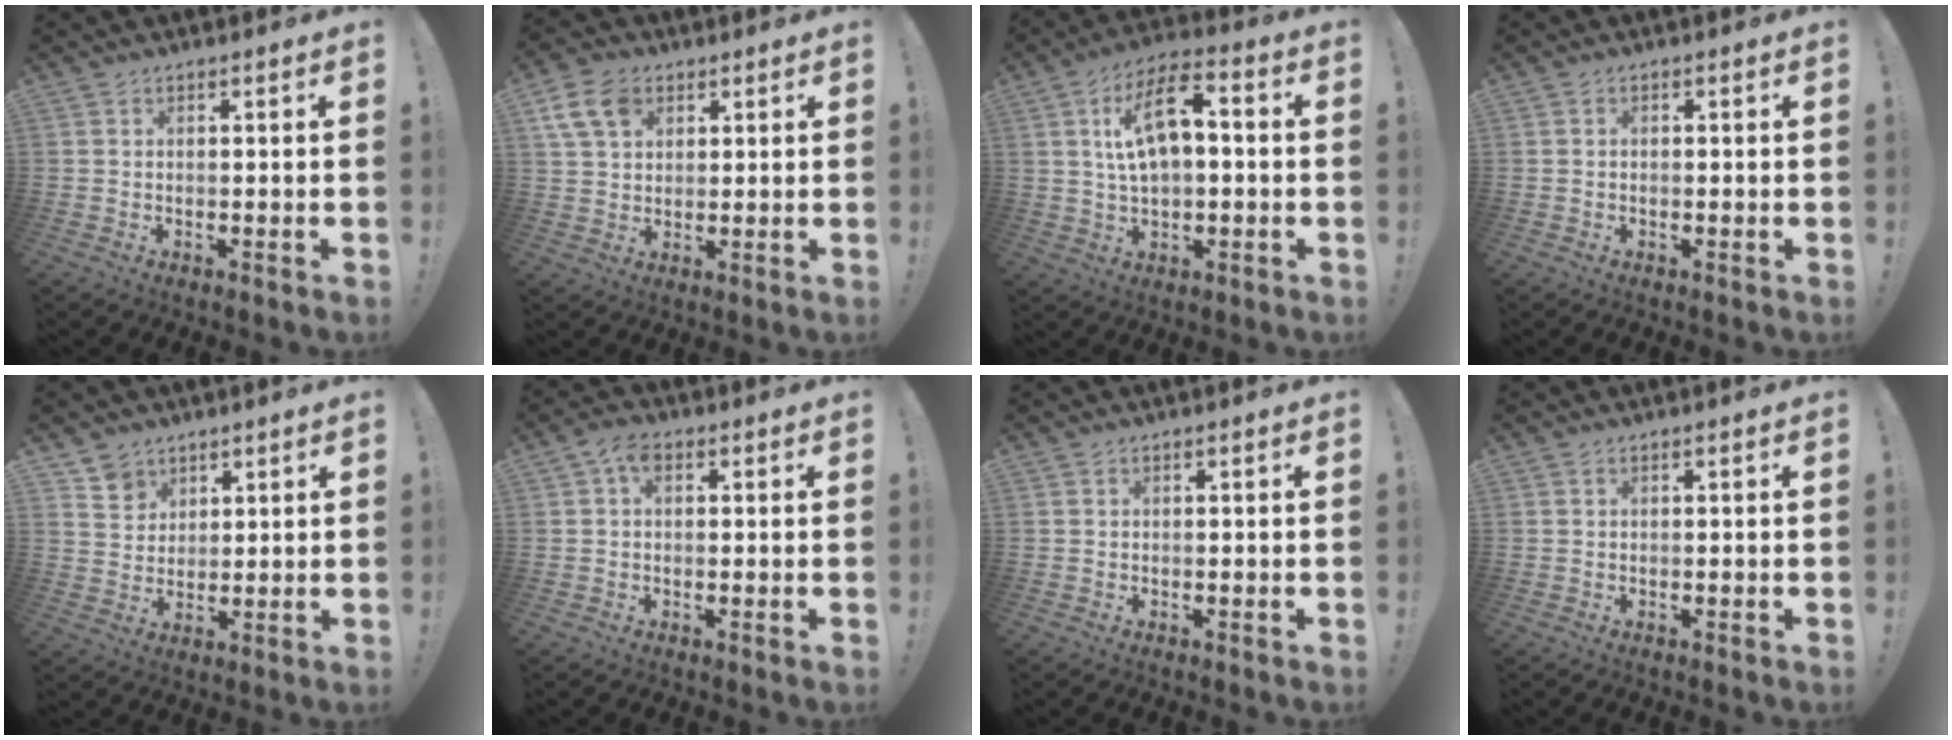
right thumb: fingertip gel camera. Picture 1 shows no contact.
{"total": 10.2, "force": [4.7, 7.3, 5.4], "torque": [-0.100, -0.008, 0.094]}
{"total": 13.2, "force": [2.4, 6.8, 11.0], "torque": [-0.176, 0.007, 0.044]}
{"total": 0.5, "force": [-0.3, 0.4, 0.0], "torque": [-0.008, 0.005, -0.005]}
{"total": 6.3, "force": [4.2, 4.7, 0.7], "torque": [0.000, -0.035, 0.080]}
{"total": 4.5, "force": [1.3, 2.9, 3.2], "torque": [-0.064, 0.010, 0.026]}
{"total": 0.0}
{"total": 0.0}